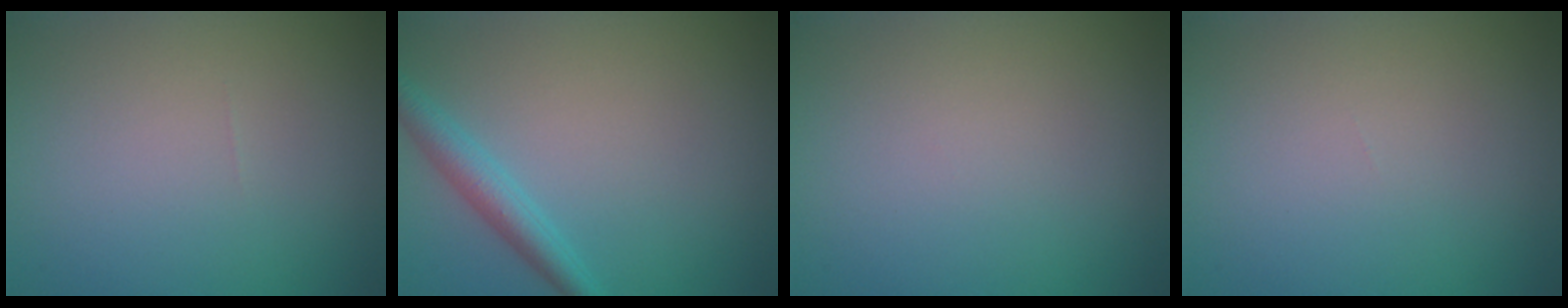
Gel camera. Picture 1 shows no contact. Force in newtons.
{"total": 2.6, "press": 2.6, "slide": 0.1}
{"total": 0.0}
{"total": 0.0}